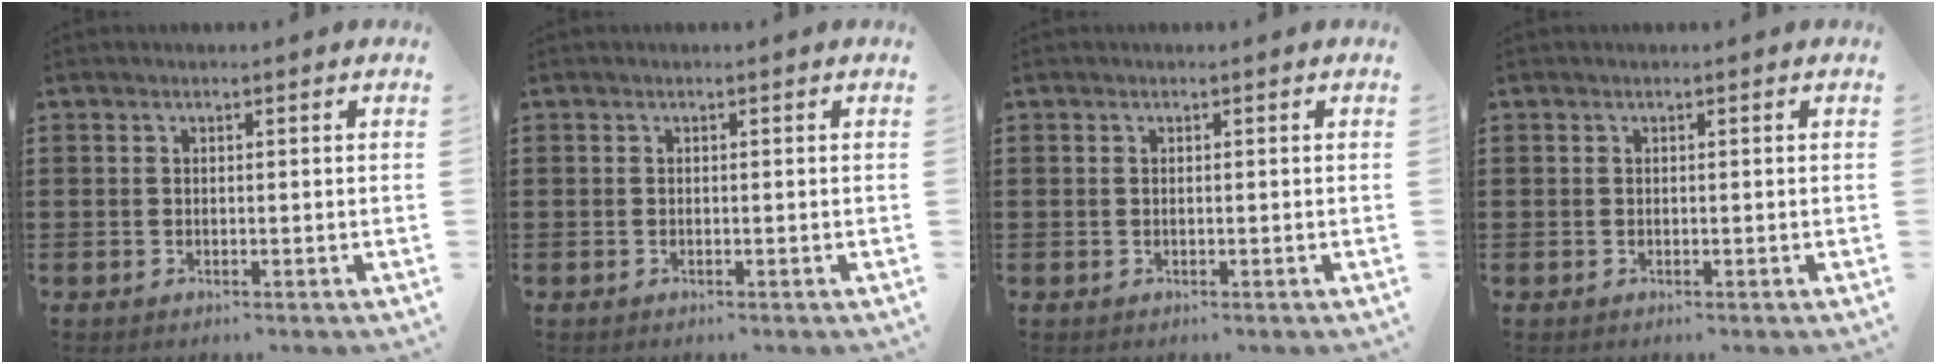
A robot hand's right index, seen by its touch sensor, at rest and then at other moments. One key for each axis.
{"total": 0.0}
{"total": 0.0}
{"total": 0.0}